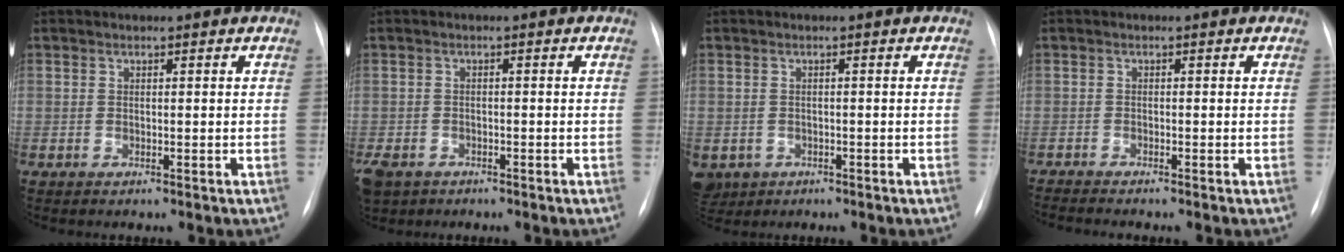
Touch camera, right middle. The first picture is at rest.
{"total": 9.3, "force": [-5.3, 6.9, 3.4], "torque": [-0.103, -0.009, -0.081]}
{"total": 6.0, "force": [-2.9, 5.0, 1.6], "torque": [-0.040, 0.003, -0.040]}
{"total": 3.3, "force": [-3.0, -0.3, 1.2], "torque": [-0.017, -0.008, -0.048]}